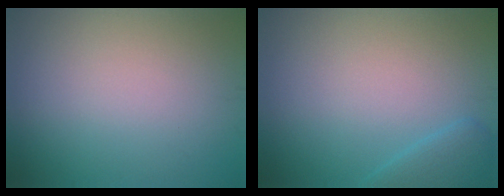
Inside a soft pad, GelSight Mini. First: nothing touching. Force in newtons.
{"total": 2.0, "press": 2.0, "slide": 0.1}